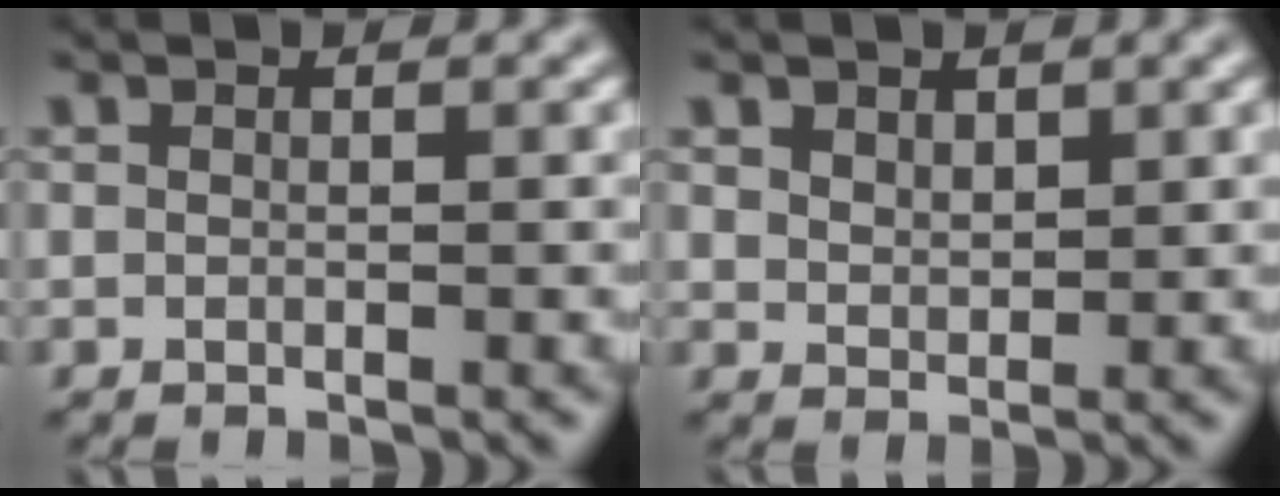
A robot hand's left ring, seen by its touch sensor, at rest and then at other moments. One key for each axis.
{"total": 1.7, "fx": 1.2, "fy": 1.1, "fz": 0.6, "tx": -0.016, "ty": -0.004, "tz": 0.022}